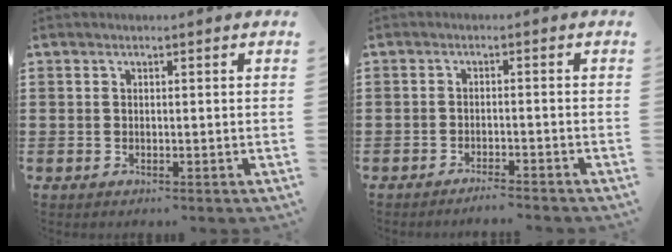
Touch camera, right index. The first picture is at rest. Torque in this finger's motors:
{"motor_torque": [0.34, -0.26, 0.07, 0.00]}